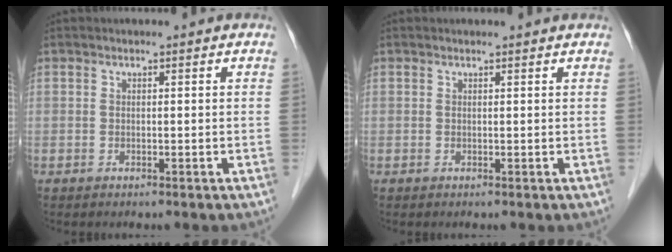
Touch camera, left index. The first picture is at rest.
{"total": 1.2, "force": [1.2, 0.2, 0.1], "torque": [-0.013, 0.007, 0.014]}